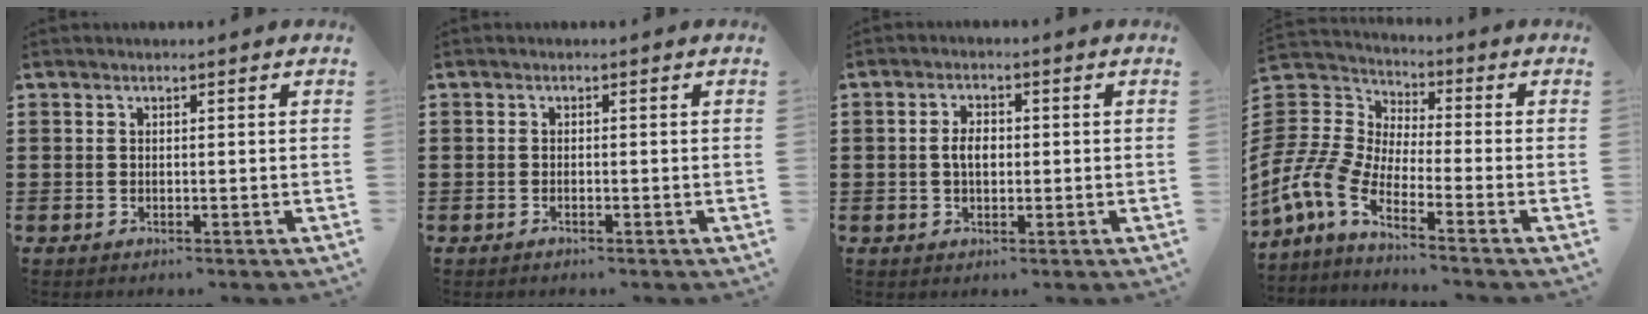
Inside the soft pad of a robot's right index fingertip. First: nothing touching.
{"total": 0.5, "force": [-0.4, -0.1, 0.3], "torque": [-0.009, -0.007, -0.005]}
{"total": 3.2, "force": [-0.1, 1.8, 2.6], "torque": [-0.051, 0.005, -0.002]}
{"total": 7.0, "force": [-5.8, 2.6, 3.0], "torque": [-0.111, -0.013, -0.129]}